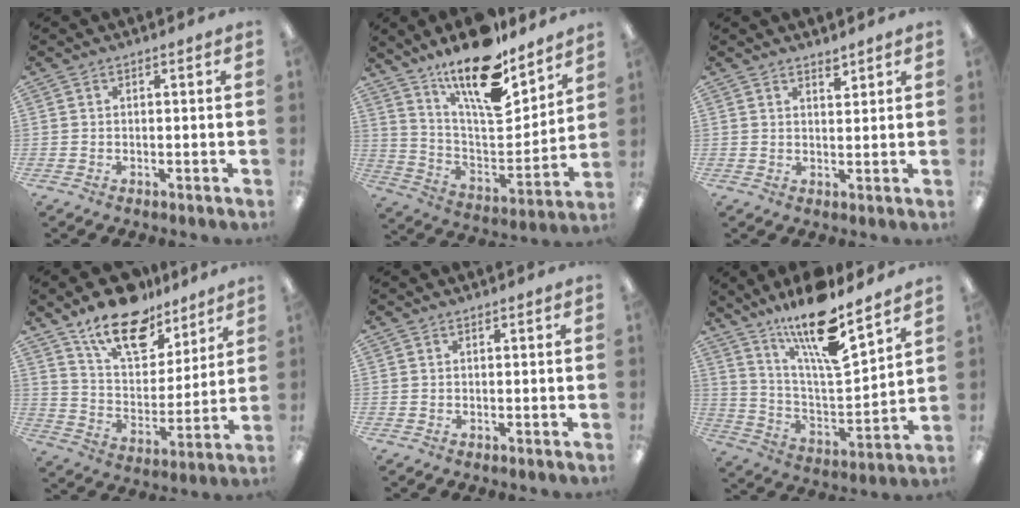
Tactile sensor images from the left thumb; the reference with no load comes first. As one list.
[{"total": 19.4, "force": [14.2, 5.7, 11.9], "torque": [-0.215, -0.093, 0.243]}, {"total": 2.3, "force": [2.1, 0.7, 0.6], "torque": [0.001, -0.014, 0.036]}, {"total": 17.5, "force": [12.7, 8.5, 8.5], "torque": [-0.144, -0.073, 0.225]}, {"total": 0.0}, {"total": 18.1, "force": [14.0, 3.9, 10.8], "torque": [-0.205, -0.090, 0.237]}]